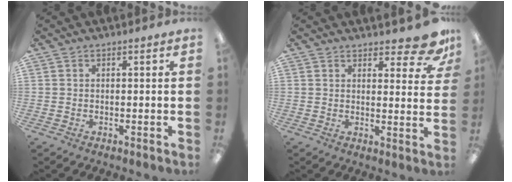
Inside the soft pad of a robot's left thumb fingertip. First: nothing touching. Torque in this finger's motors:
{"motor_torque": [0.16, 0.08, -0.38, 0.10, 0.05]}